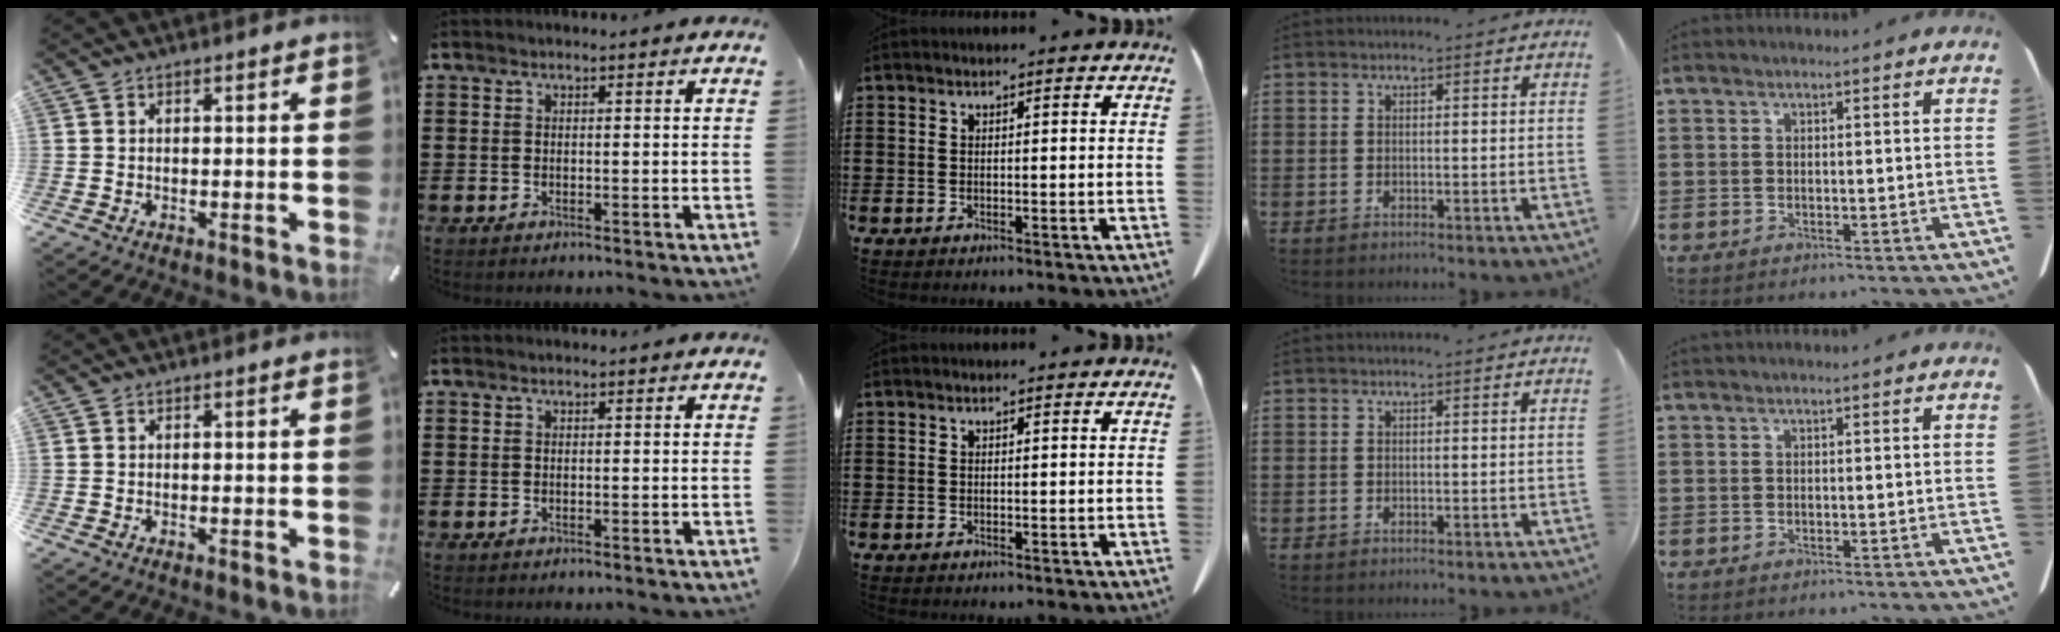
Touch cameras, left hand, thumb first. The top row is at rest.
{}